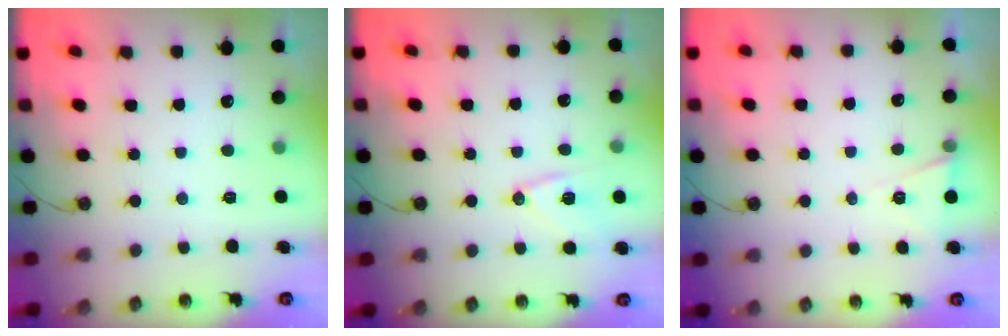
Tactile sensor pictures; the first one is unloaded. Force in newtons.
{"total": 11.7, "press": 11.6, "slide": 0.6}
{"total": 6.3, "press": 4.2, "slide": 4.7}